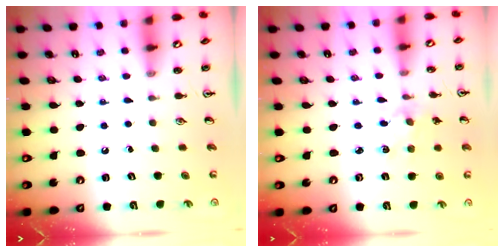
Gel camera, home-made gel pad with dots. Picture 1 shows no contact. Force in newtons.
{"total": 2.7, "press": 2.7, "slide": 0.4}